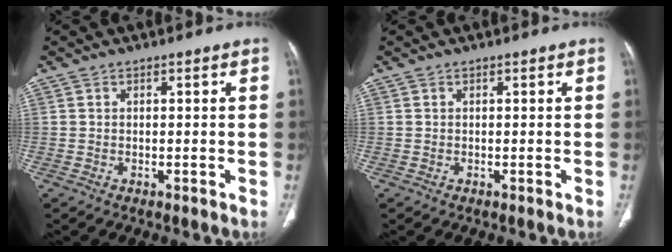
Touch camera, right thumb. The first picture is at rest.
{"total": 0.0}